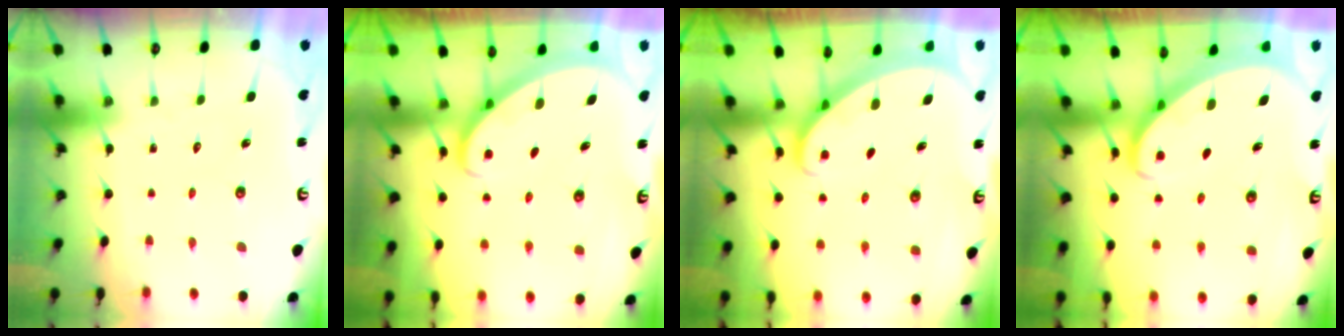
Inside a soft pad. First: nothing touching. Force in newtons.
{"total": 2.9, "press": 2.9, "slide": 0.2}
{"total": 1.6, "press": 1.6, "slide": 0.0}
{"total": 2.6, "press": 2.6, "slide": 0.3}